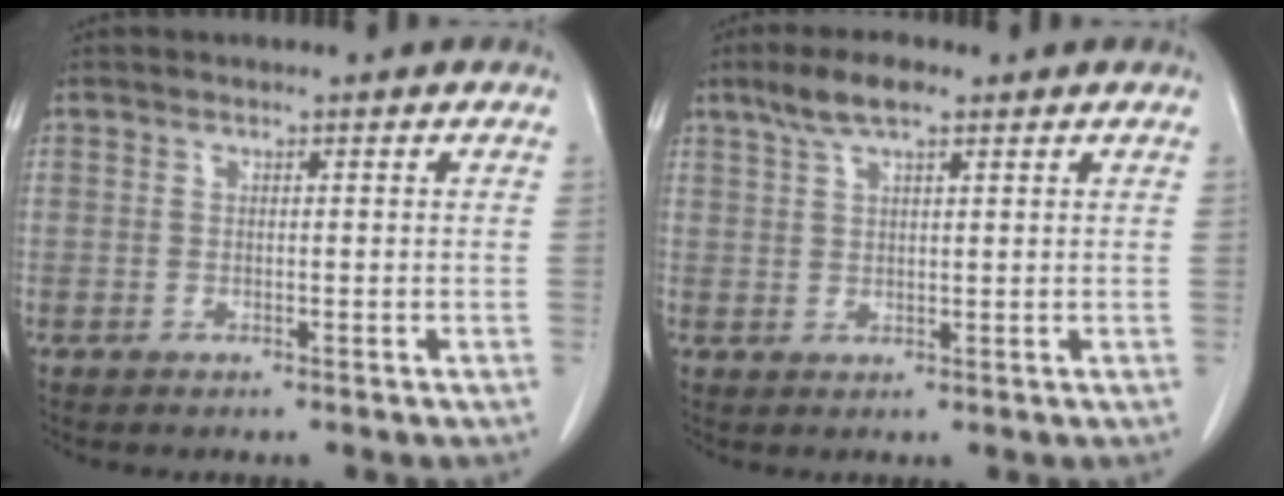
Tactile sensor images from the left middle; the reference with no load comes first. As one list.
[{"total": 5.1, "force": [3.4, 1.2, 3.6], "torque": [-0.077, 0.015, 0.063]}]